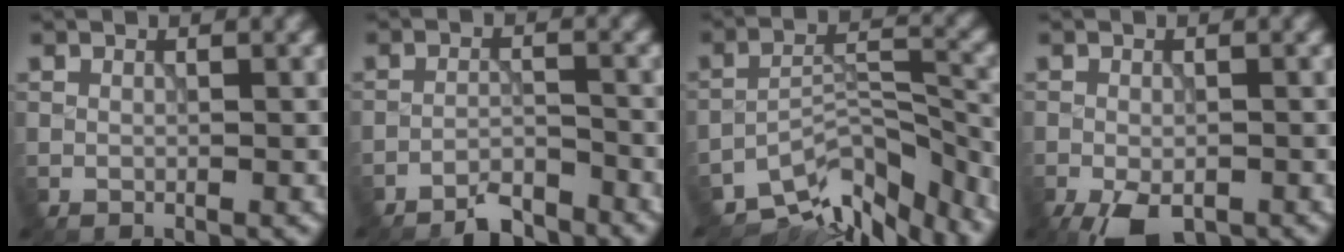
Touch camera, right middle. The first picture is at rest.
{"total": 3.7, "force": [-3.4, 0.7, 1.2], "torque": [-0.015, -0.002, -0.066]}
{"total": 9.9, "force": [-8.4, 3.0, 4.2], "torque": [-0.061, -0.003, -0.140]}
{"total": 4.5, "force": [-2.8, 2.0, 2.9], "torque": [-0.046, -0.012, -0.045]}